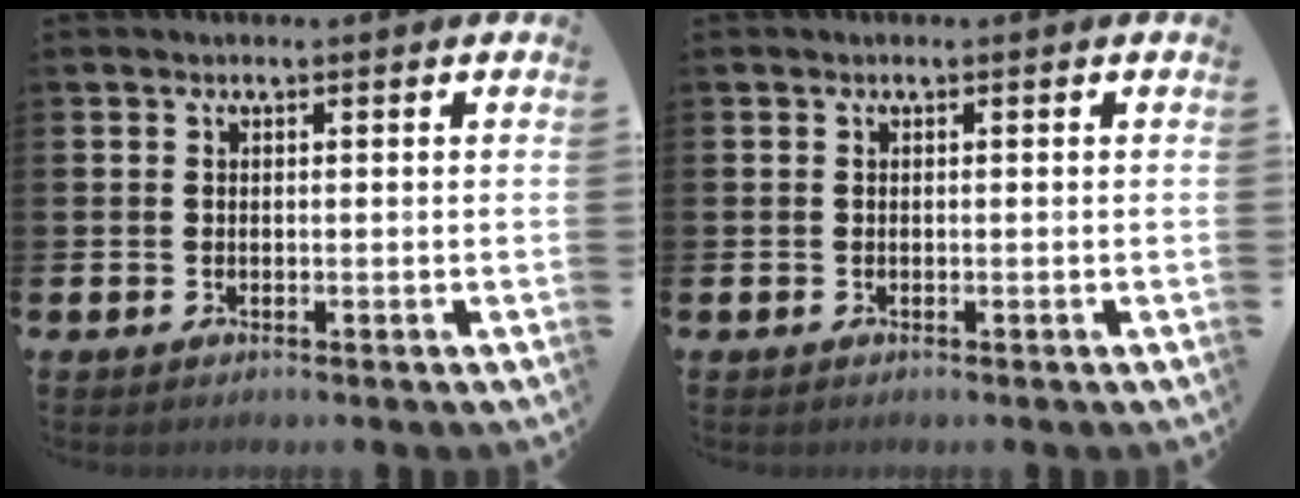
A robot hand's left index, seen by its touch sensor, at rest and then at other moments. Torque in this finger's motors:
{"motor_torque": [-0.03, -0.02, -0.01, -0.01]}